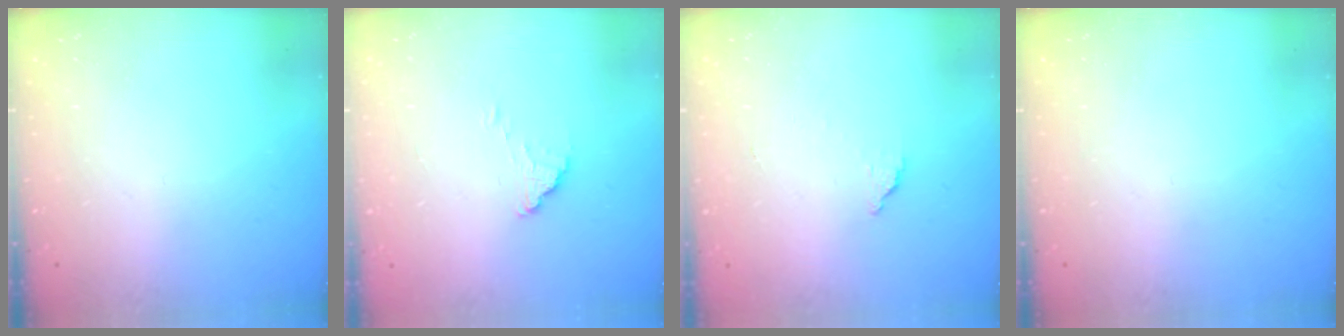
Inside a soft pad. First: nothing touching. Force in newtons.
{"total": 1.5, "press": 1.5, "slide": 0.1}
{"total": 2.0, "press": 2.0, "slide": 0.1}
{"total": 0.0}